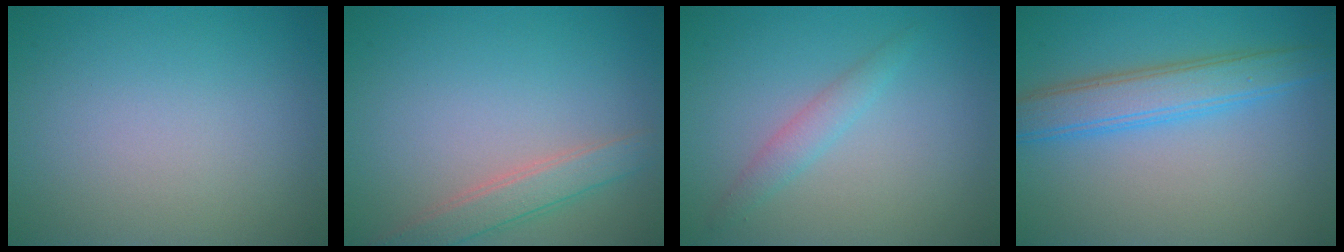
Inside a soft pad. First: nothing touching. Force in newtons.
{"total": 2.7, "press": 2.7, "slide": 0.1}
{"total": 1.7, "press": 1.7, "slide": 0.0}
{"total": 4.4, "press": 4.4, "slide": 0.1}